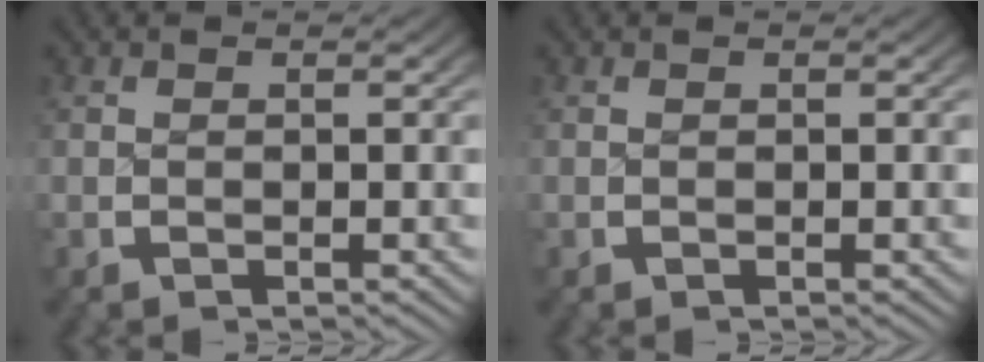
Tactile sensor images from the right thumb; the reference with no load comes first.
{"total": 0.0}